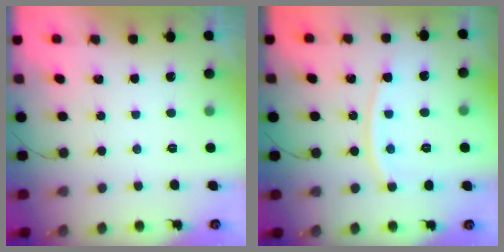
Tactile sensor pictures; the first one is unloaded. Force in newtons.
{"total": 8.9, "press": 8.8, "slide": 1.1}